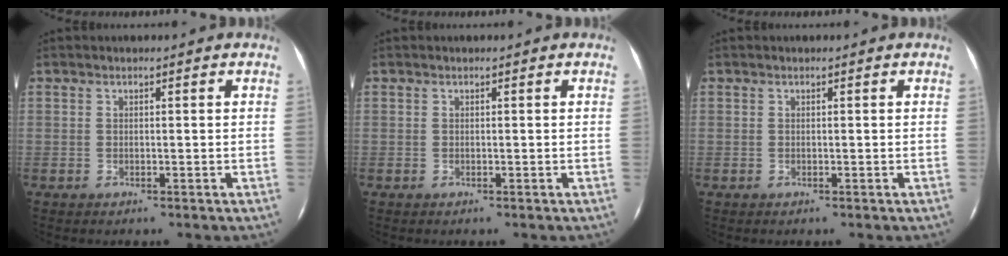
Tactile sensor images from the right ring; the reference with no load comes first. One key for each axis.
{"total": 0.0}
{"total": 0.0}